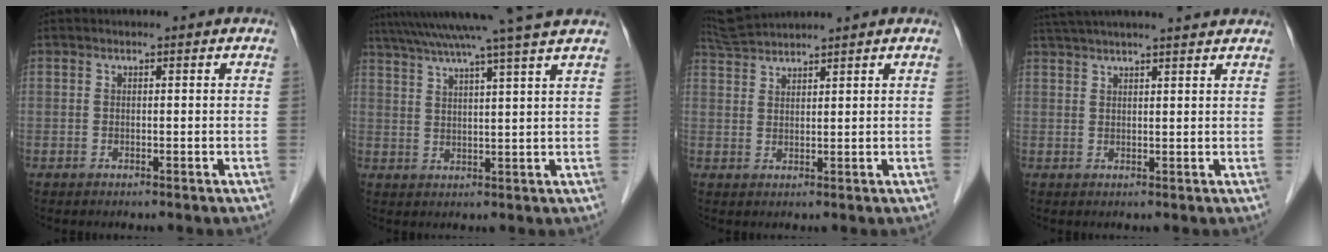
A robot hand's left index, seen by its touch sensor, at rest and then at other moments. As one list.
[{"total": 16.2, "force": [13.8, -1.9, 8.4], "torque": [-0.149, 0.008, 0.193]}, {"total": 5.3, "force": [5.1, -0.7, 1.2], "torque": [-0.029, 0.026, 0.103]}, {"total": 13.2, "force": [11.8, 0.4, 5.9], "torque": [-0.103, 0.035, 0.169]}]